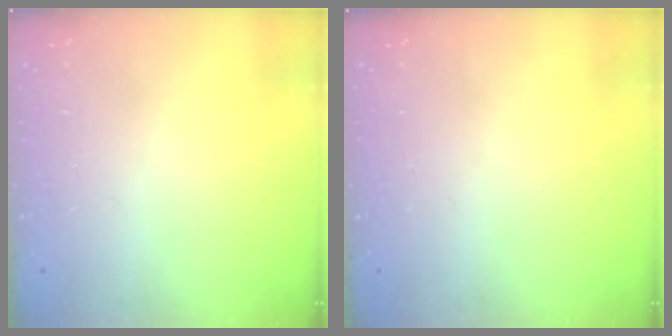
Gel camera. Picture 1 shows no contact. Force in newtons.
{"total": 0.0}